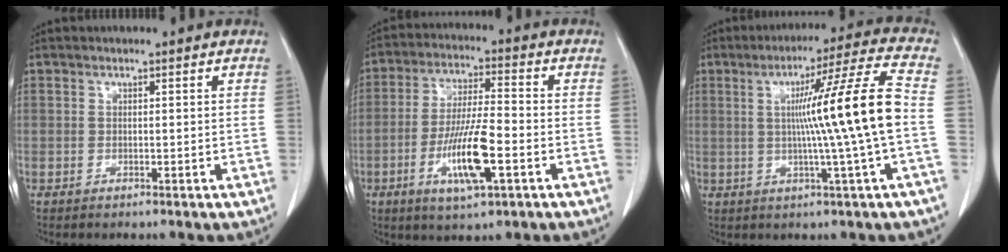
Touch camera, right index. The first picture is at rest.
{"total": 11.2, "force": [-3.8, 1.7, 10.4], "torque": [-0.198, -0.008, -0.069]}
{"total": 13.8, "force": [-0.1, -2.7, 13.6], "torque": [-0.209, 0.002, 0.000]}